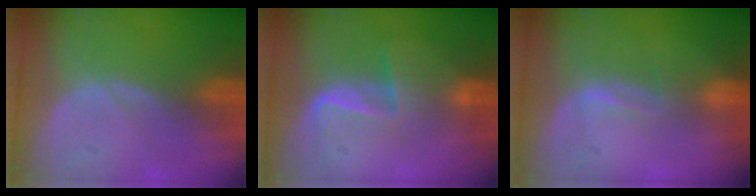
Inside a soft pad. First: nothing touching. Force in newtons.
{"total": 6.5, "press": 5.6, "slide": 3.4}
{"total": 2.2, "press": 1.7, "slide": 1.4}